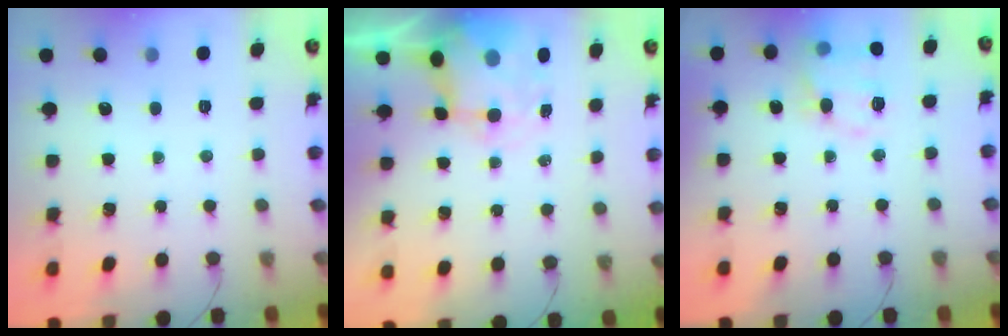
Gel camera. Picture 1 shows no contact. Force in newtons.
{"total": 6.7, "press": 6.5, "slide": 1.7}
{"total": 14.0, "press": 13.8, "slide": 2.2}